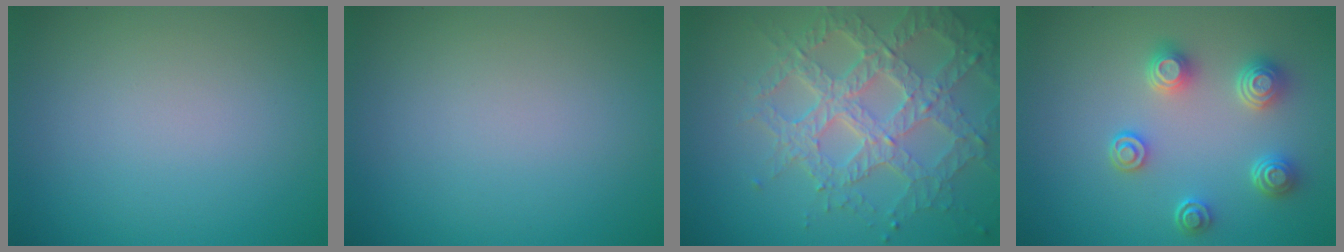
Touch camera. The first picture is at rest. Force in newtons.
{"total": 0.0}
{"total": 7.1, "press": 5.2, "slide": 4.8}
{"total": 3.8, "press": 3.3, "slide": 2.0}